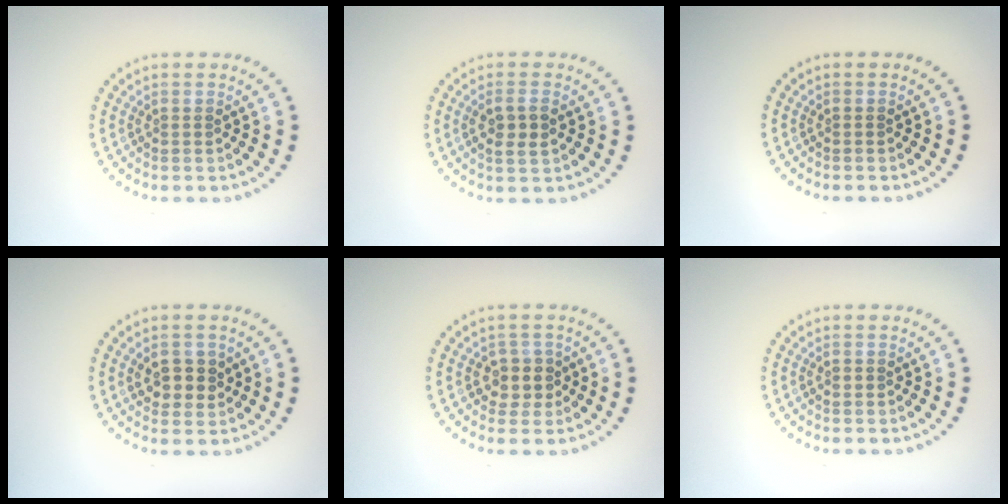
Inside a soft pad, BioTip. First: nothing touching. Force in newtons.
{"total": 2.4, "press": 2.3, "slide": 0.5}
{"total": 0.0}
{"total": 2.7, "press": 2.7, "slide": 0.6}
{"total": 2.3, "press": 2.0, "slide": 1.0}
{"total": 0.7, "press": 0.7, "slide": 0.2}